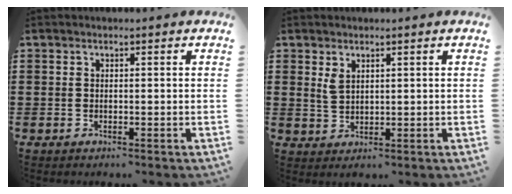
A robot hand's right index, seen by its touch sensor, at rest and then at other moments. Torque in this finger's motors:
{"motor_torque": [-0.10, -0.06, 0.18, 0.06]}